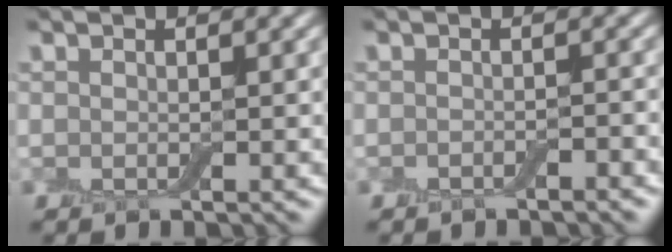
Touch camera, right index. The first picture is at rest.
{"total": 1.0, "force": [-0.8, 0.2, 0.6], "torque": [-0.008, 0.000, -0.013]}